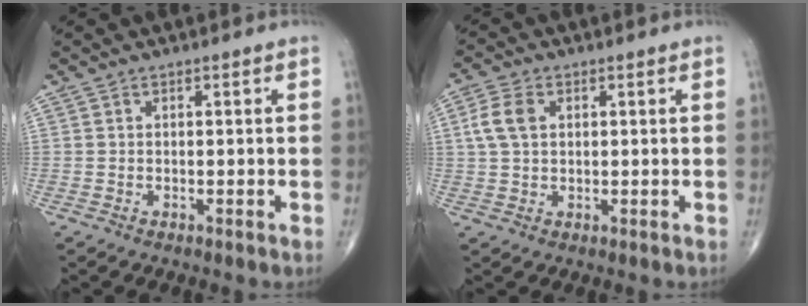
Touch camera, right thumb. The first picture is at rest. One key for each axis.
{"total": 5.3, "fx": 1.3, "fy": 3.5, "fz": 3.8, "tx": -0.083, "ty": 0.007, "tz": 0.023}